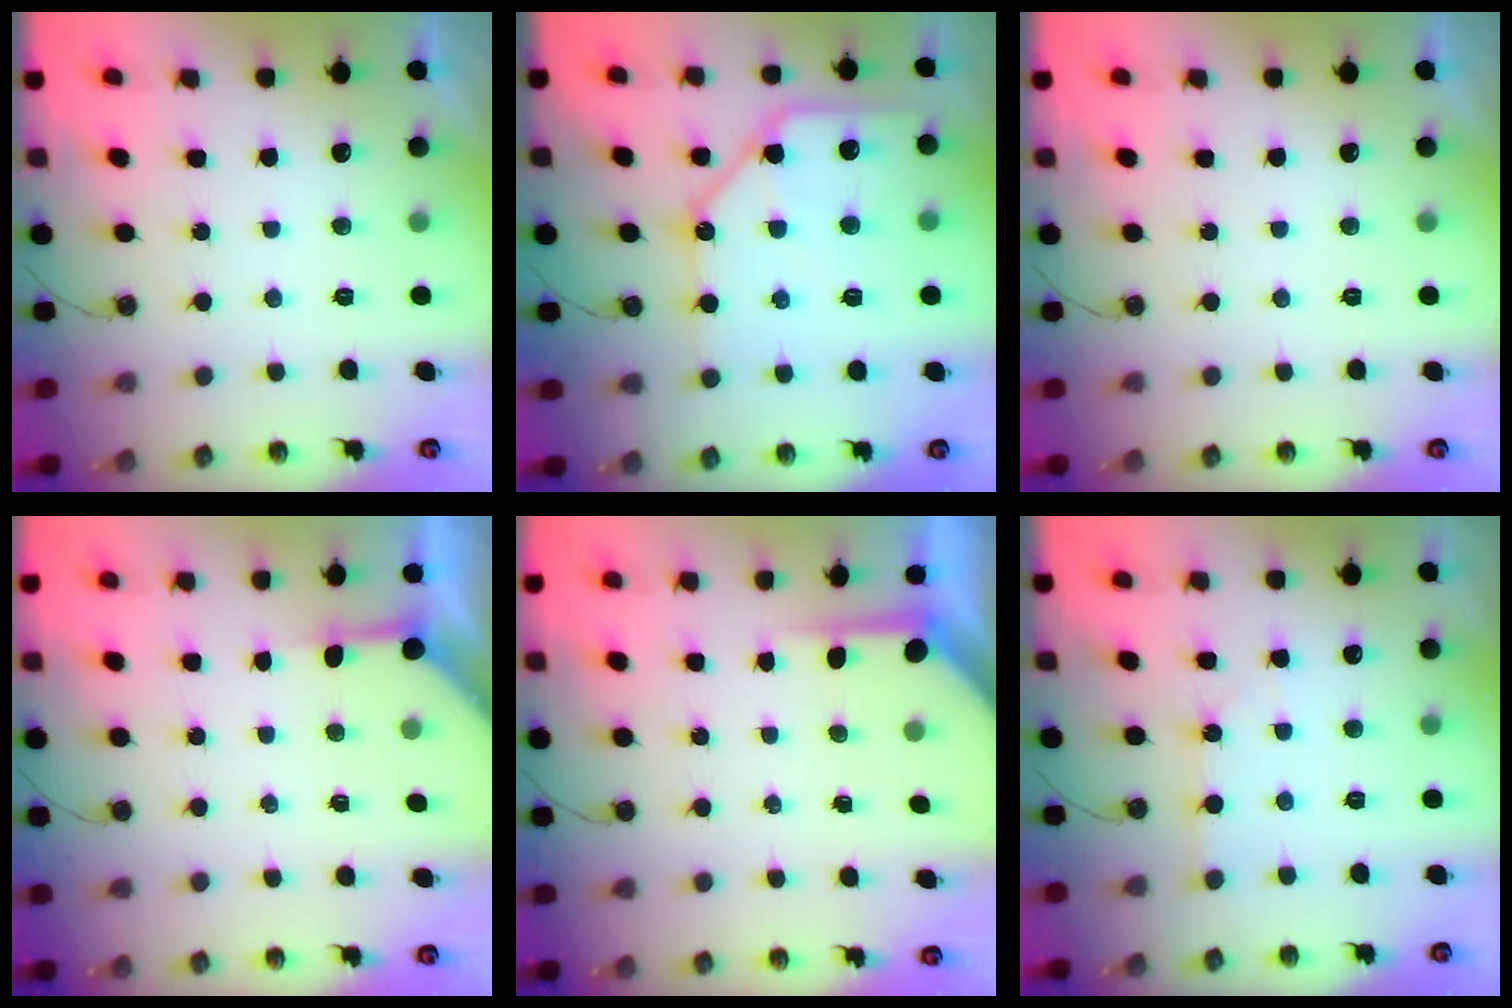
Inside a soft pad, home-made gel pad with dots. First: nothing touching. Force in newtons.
{"total": 13.3, "press": 13.2, "slide": 1.4}
{"total": 0.8, "press": 0.5, "slide": 0.6}
{"total": 3.8, "press": 3.8, "slide": 0.5}
{"total": 3.7, "press": 3.7, "slide": 0.4}
{"total": 1.3, "press": 1.2, "slide": 0.2}